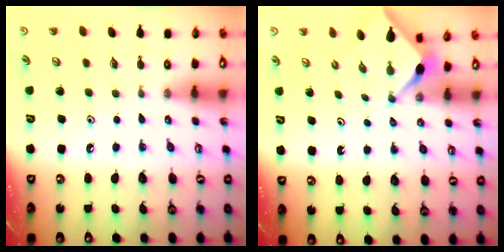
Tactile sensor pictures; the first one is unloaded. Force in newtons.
{"total": 2.9, "press": 2.9, "slide": 0.2}